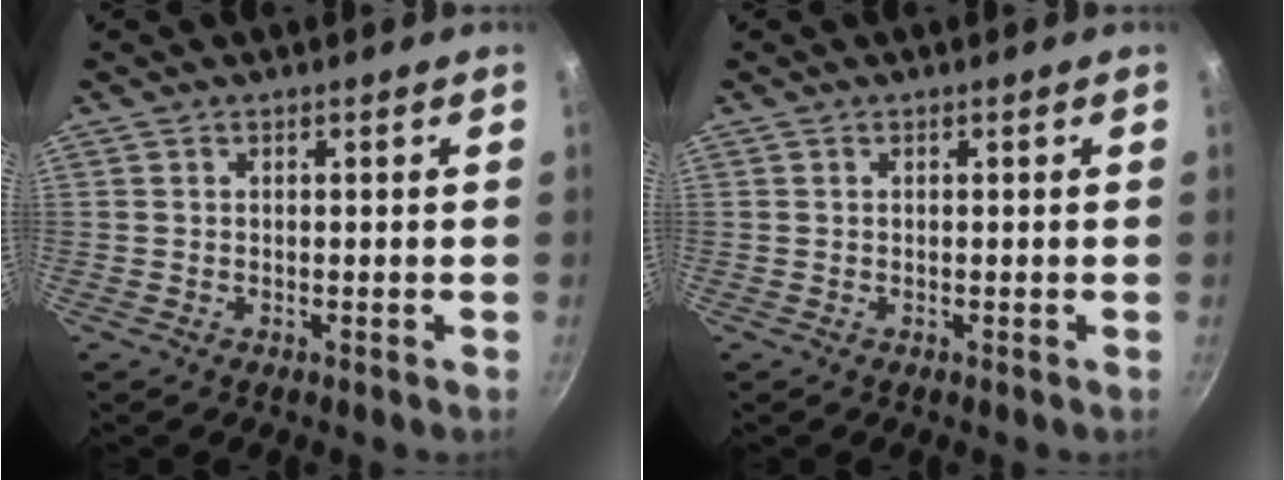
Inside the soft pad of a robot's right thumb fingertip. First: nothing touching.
{"total": 0.0}